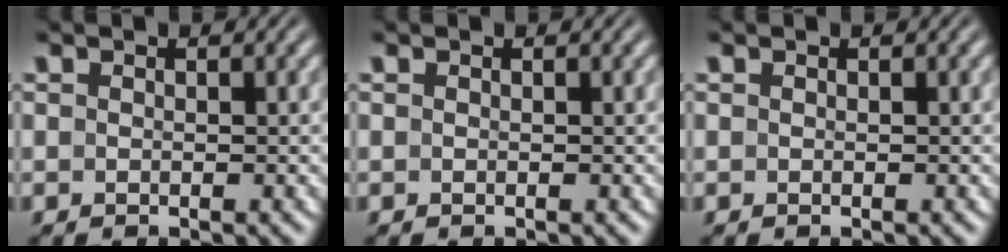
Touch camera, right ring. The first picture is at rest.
{"total": 0.0}
{"total": 0.0}